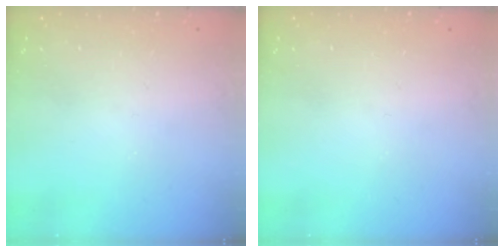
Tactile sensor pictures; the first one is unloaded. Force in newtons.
{"total": 0.0}